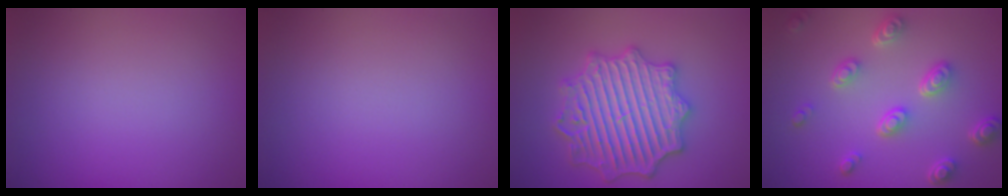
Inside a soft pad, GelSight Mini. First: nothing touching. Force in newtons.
{"total": 0.0}
{"total": 6.8, "press": 6.7, "slide": 1.1}
{"total": 4.5, "press": 3.4, "slide": 2.9}